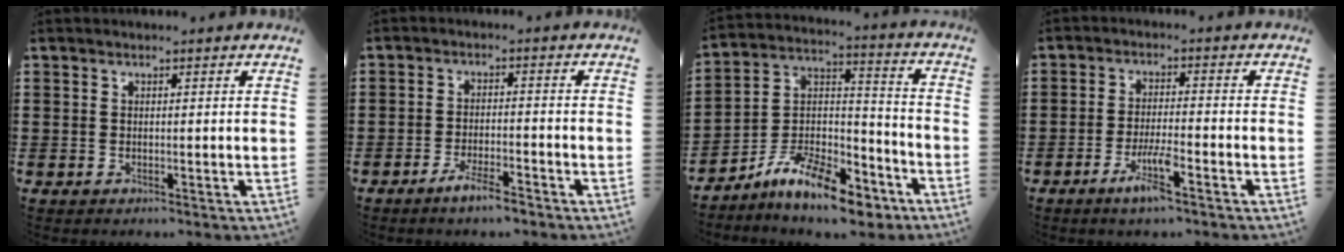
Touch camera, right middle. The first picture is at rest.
{"total": 3.9, "force": [-3.1, 0.5, 2.3], "torque": [-0.044, 0.003, -0.059]}
{"total": 11.6, "force": [-9.4, 3.1, 6.1], "torque": [-0.121, 0.026, -0.184]}
{"total": 5.2, "force": [-3.1, 0.6, 4.1], "torque": [-0.079, -0.005, -0.056]}